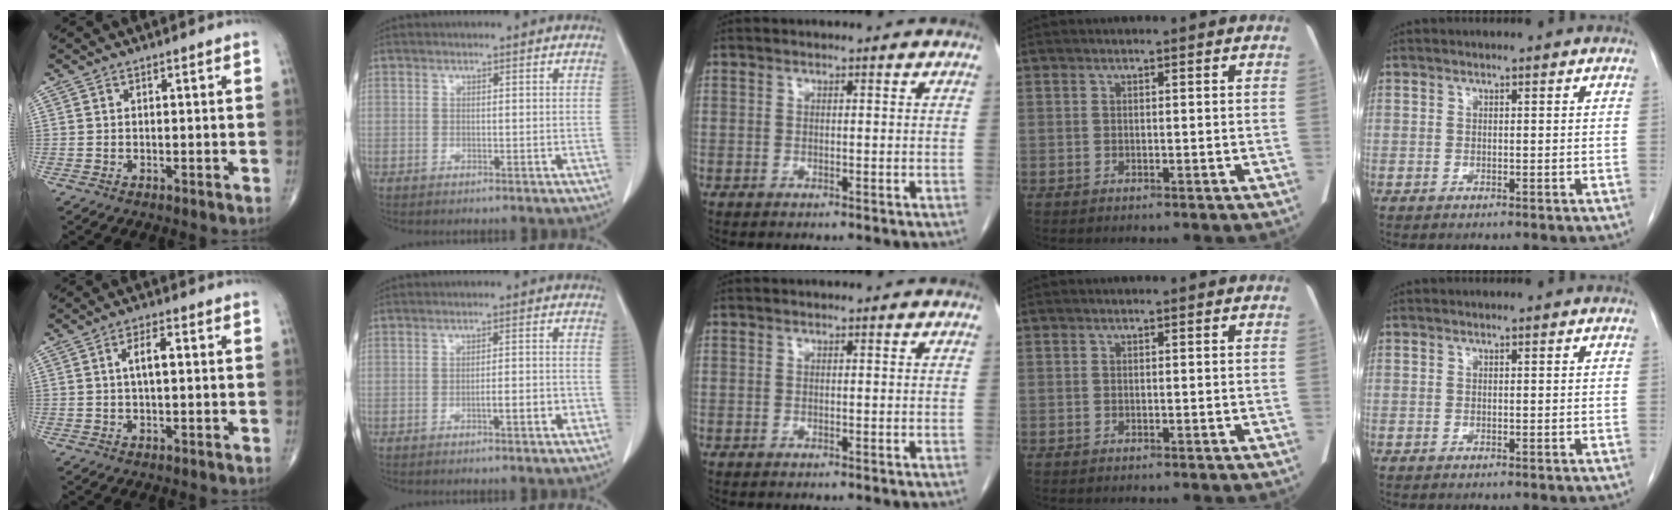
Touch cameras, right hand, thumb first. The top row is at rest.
{"thumb": {"total": 4.0, "force": [0.6, 1.5, 3.7], "torque": [-0.060, 0.003, 0.007]}, "index": {"total": 3.7, "force": [-1.7, 0.6, 3.2], "torque": [-0.042, 0.003, -0.027]}}